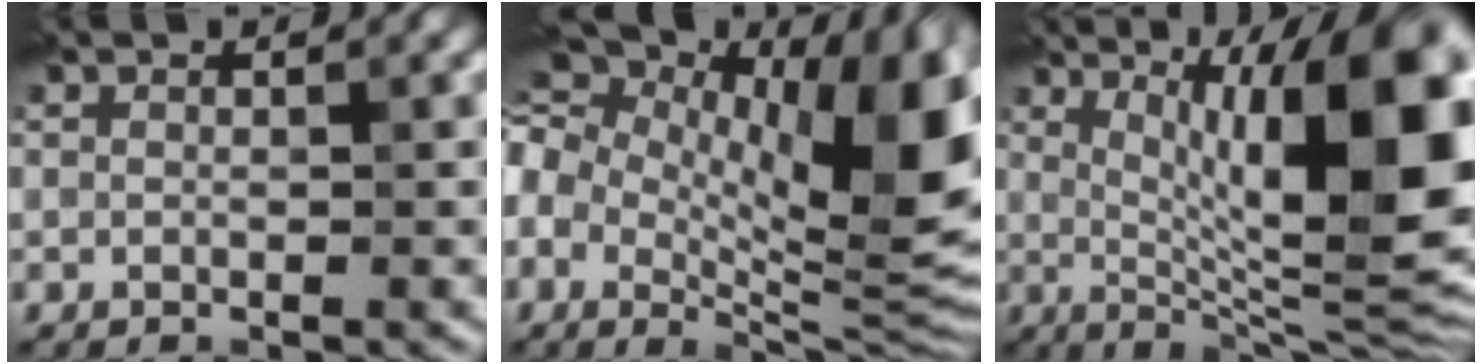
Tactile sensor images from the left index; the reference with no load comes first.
{"total": 18.0, "force": [3.9, 9.0, 15.1], "torque": [-0.233, 0.022, 0.079]}
{"total": 14.2, "force": [2.7, 3.3, 13.5], "torque": [-0.173, 0.006, 0.045]}